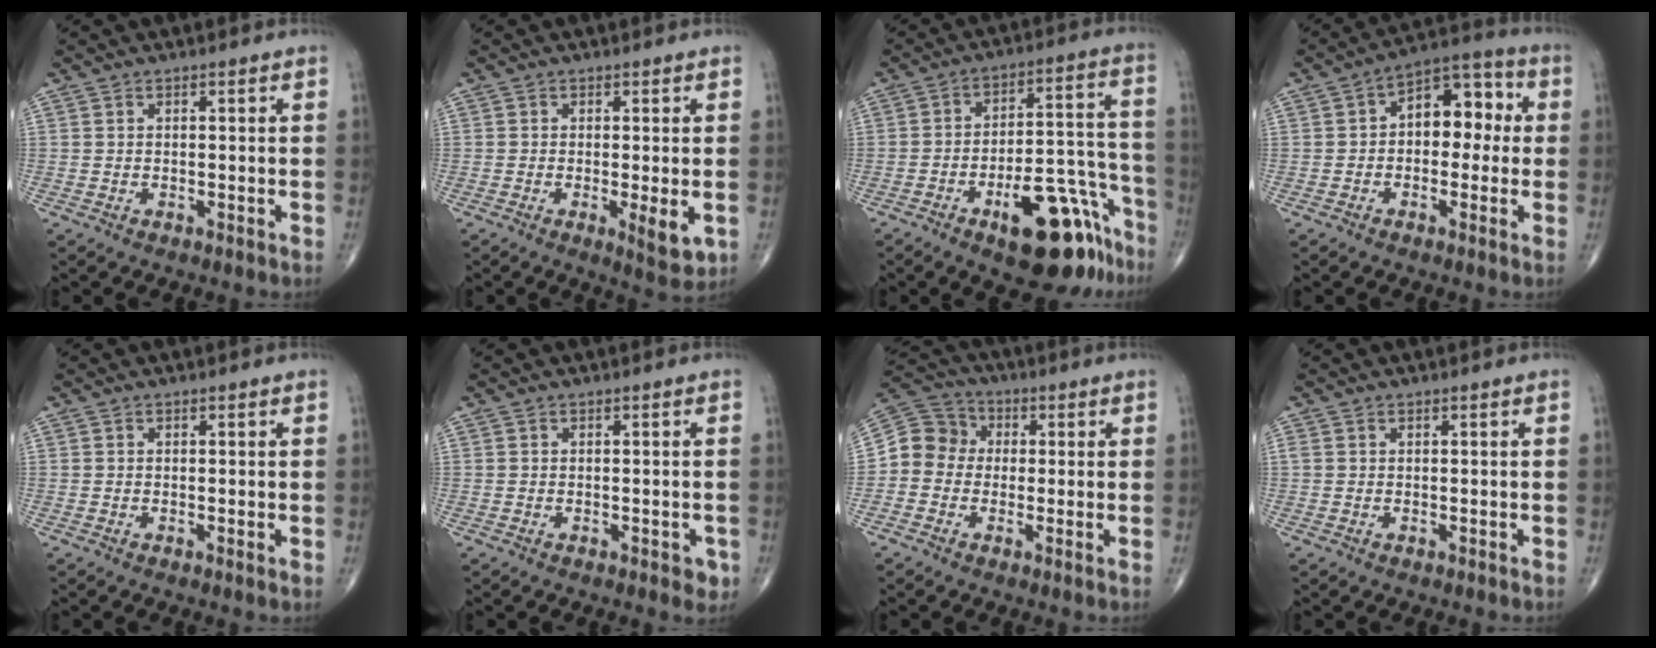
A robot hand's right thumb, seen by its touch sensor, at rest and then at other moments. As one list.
[{"total": 4.9, "force": [-1.0, 1.4, 4.5], "torque": [-0.069, -0.014, -0.015]}, {"total": 17.8, "force": [-10.6, 7.0, 12.4], "torque": [-0.119, 0.095, -0.149]}, {"total": 10.8, "force": [0.8, 6.9, 8.3], "torque": [-0.076, 0.036, -0.003]}, {"total": 0.5, "force": [0.0, 0.1, 0.5], "torque": [-0.010, -0.002, -0.004]}, {"total": 1.2, "force": [-0.5, 0.5, 1.0], "torque": [-0.011, -0.001, -0.007]}, {"total": 8.4, "force": [-0.4, 7.7, 3.3], "torque": [-0.038, 0.030, -0.024]}, {"total": 0.6, "force": [0.2, 0.5, 0.3], "torque": [-0.008, 0.006, 0.005]}]